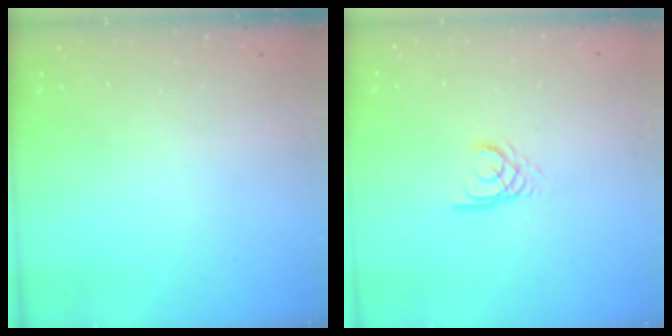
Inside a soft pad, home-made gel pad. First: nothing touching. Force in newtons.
{"total": 2.9, "press": 2.9, "slide": 0.2}